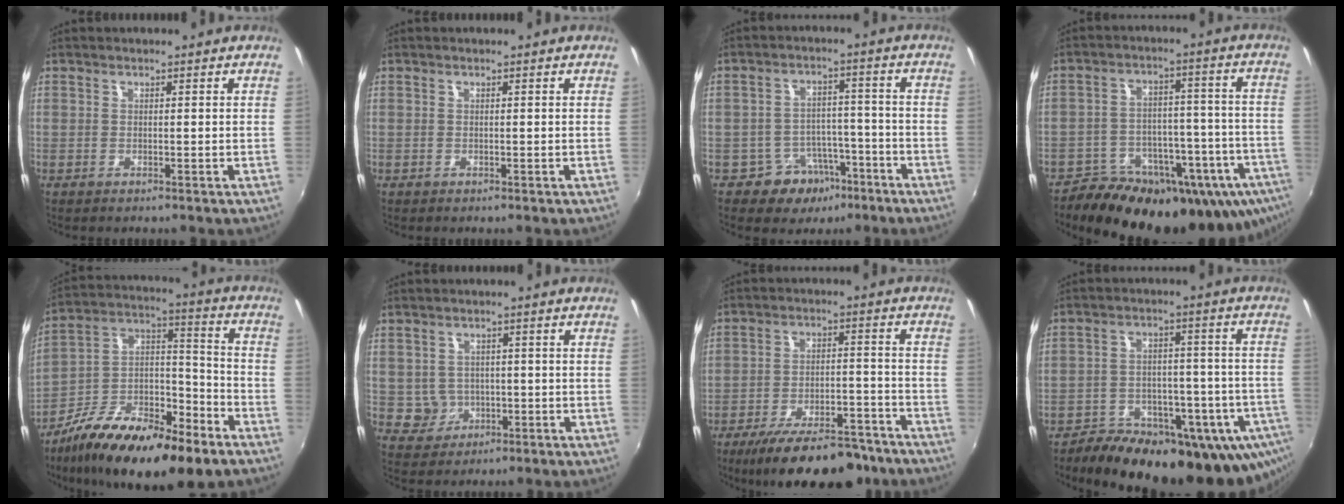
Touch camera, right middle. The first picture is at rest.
{"total": 0.0}
{"total": 8.3, "force": [-5.3, 6.0, 1.9], "torque": [-0.041, 0.020, -0.065]}
{"total": 29.3, "force": [-20.2, 13.9, 16.1], "torque": [-0.245, -0.008, -0.263]}
{"total": 23.6, "force": [-14.3, 8.8, 16.5], "torque": [-0.301, -0.010, -0.241]}
{"total": 4.0, "force": [-0.7, 3.9, 0.6], "torque": [-0.022, 0.009, 0.000]}
{"total": 18.5, "force": [-14.7, 6.0, 9.5], "torque": [-0.171, -0.018, -0.209]}
{"total": 28.3, "force": [-19.9, 13.2, 15.2], "torque": [-0.224, -0.009, -0.252]}